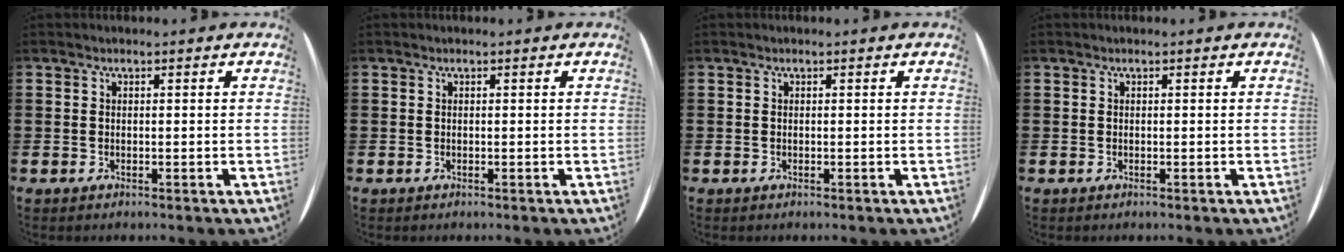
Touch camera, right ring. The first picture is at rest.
{"total": 0.0}
{"total": 0.0}
{"total": 0.0}